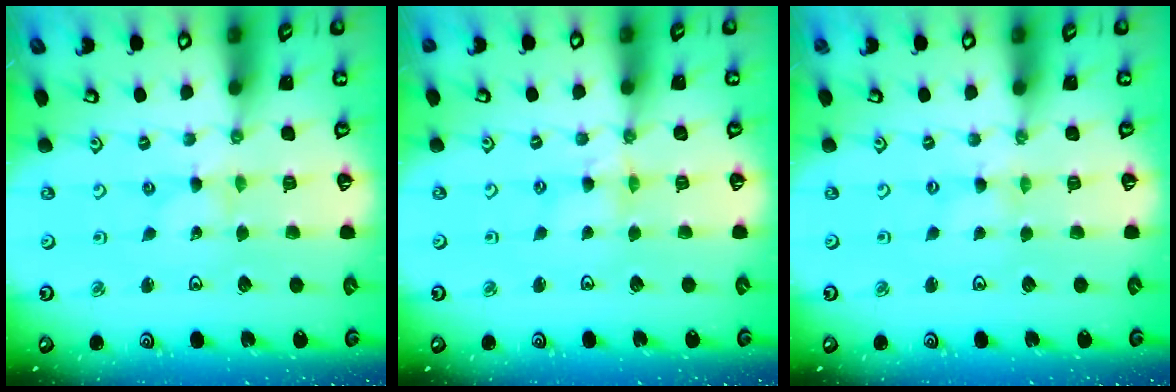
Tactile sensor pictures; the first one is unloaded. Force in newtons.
{"total": 2.4, "press": 2.4, "slide": 0.3}
{"total": 0.0}